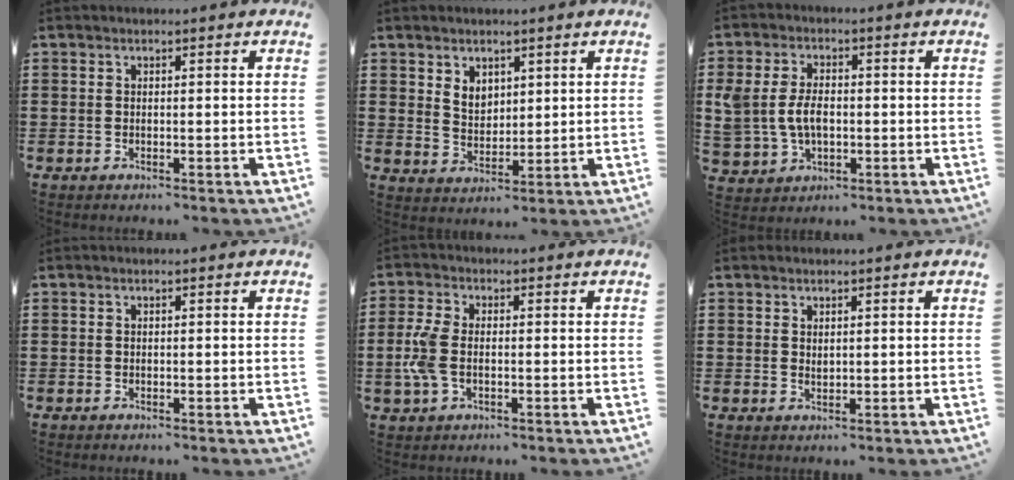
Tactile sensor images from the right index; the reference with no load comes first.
{"total": 3.7, "force": [2.4, 2.6, 1.1], "torque": [-0.032, 0.008, 0.044]}
{"total": 5.5, "force": [-0.1, 3.9, 3.9], "torque": [-0.101, 0.006, -0.009]}
{"total": 0.0}
{"total": 5.2, "force": [-0.7, 2.8, 4.3], "torque": [-0.121, -0.009, -0.023]}
{"total": 0.9, "force": [0.8, 0.4, 0.1], "torque": [-0.004, 0.004, 0.015]}